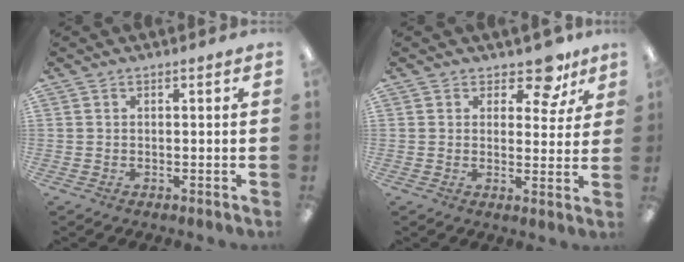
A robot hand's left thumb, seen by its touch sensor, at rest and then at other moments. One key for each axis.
{"total": 8.3, "fx": 5.9, "fy": 4.1, "fz": 4.1, "tx": -0.042, "ty": -0.037, "tz": 0.100}